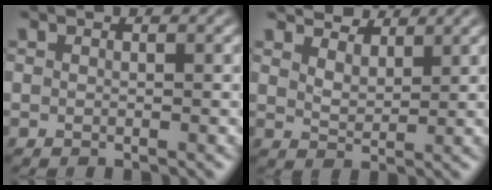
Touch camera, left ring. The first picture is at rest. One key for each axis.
{"total": 3.6, "fx": 3.2, "fy": 1.2, "fz": 1.2, "tx": -0.032, "ty": -0.005, "tz": 0.052}